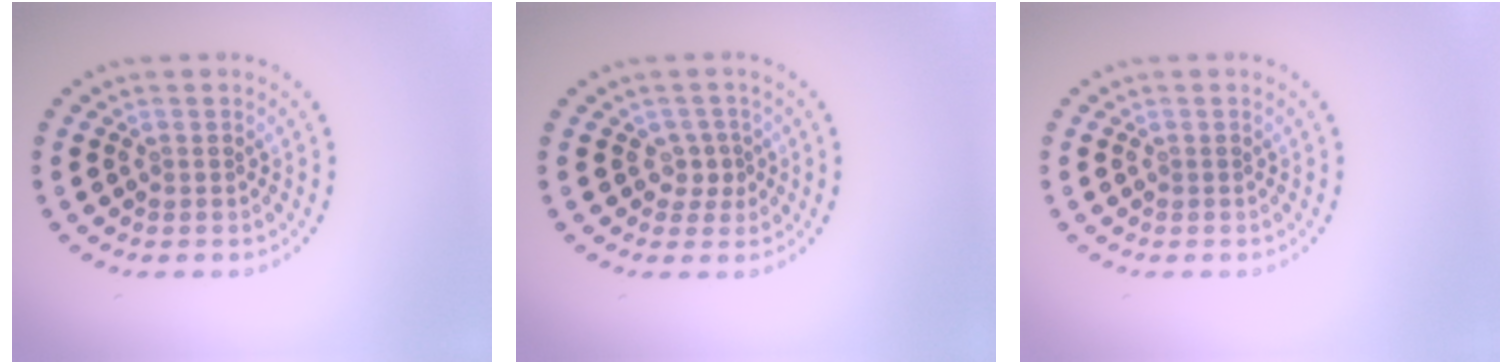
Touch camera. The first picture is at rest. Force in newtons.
{"total": 1.7, "press": 1.3, "slide": 1.2}
{"total": 0.0}